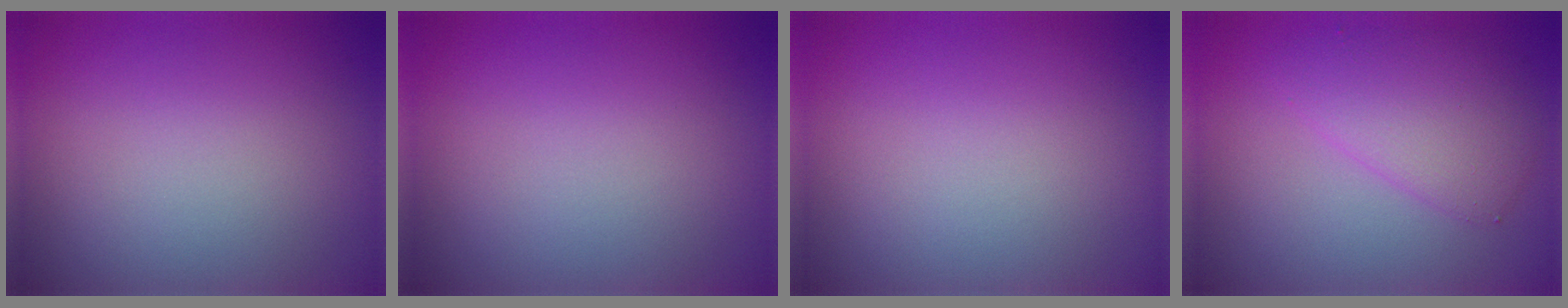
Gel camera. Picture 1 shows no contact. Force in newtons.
{"total": 0.0}
{"total": 0.0}
{"total": 3.7, "press": 3.7, "slide": 0.2}